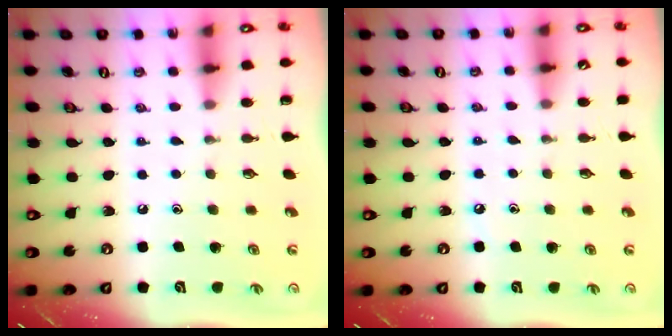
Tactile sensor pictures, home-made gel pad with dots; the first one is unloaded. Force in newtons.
{"total": 3.0, "press": 3.0, "slide": 0.4}